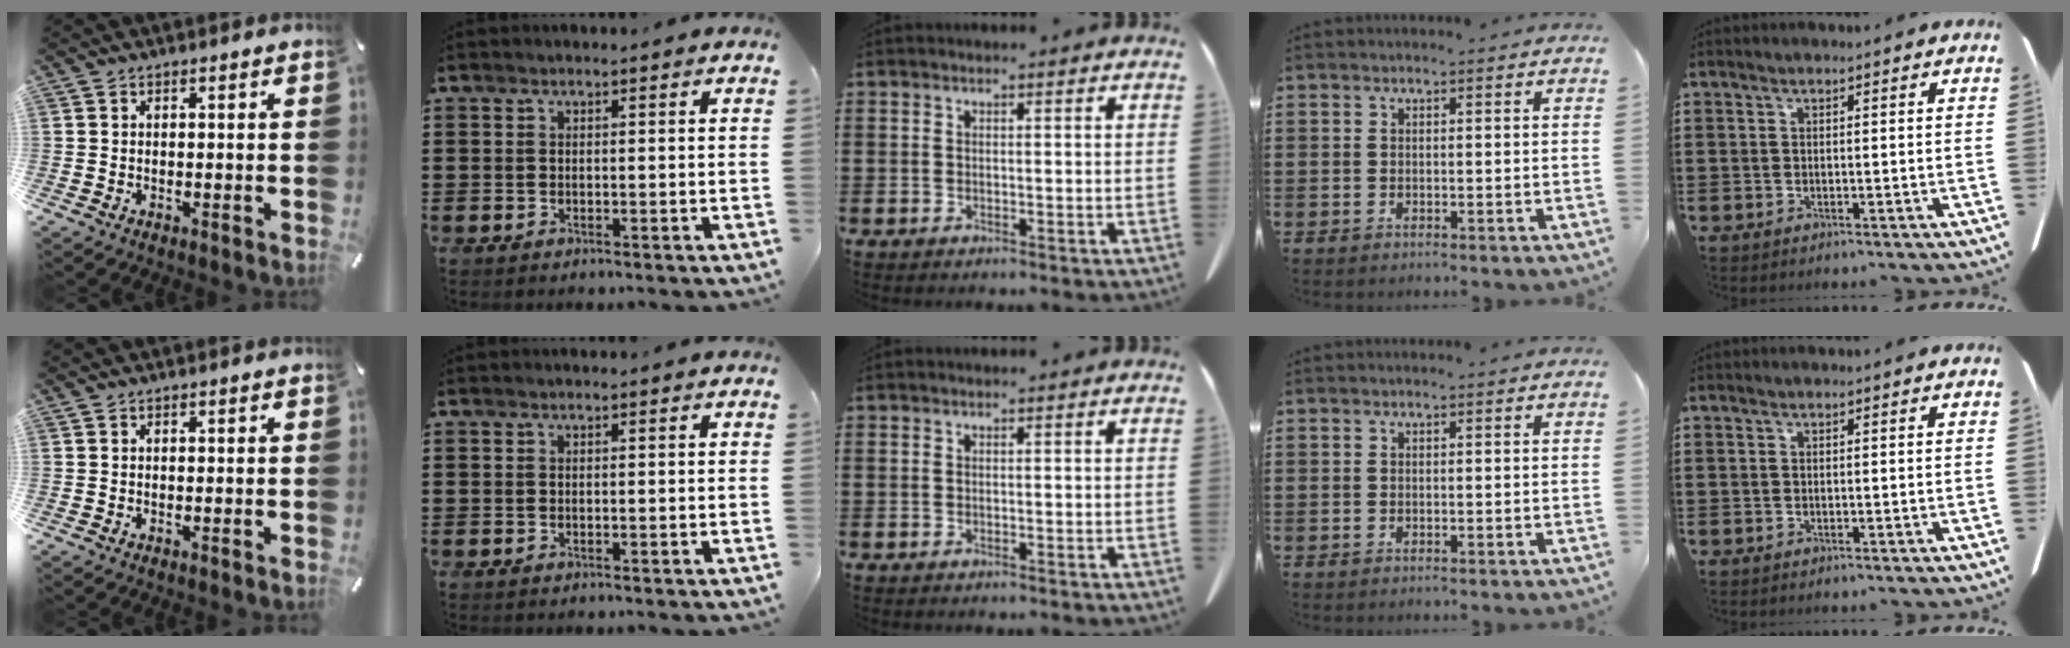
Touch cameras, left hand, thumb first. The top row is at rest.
{}